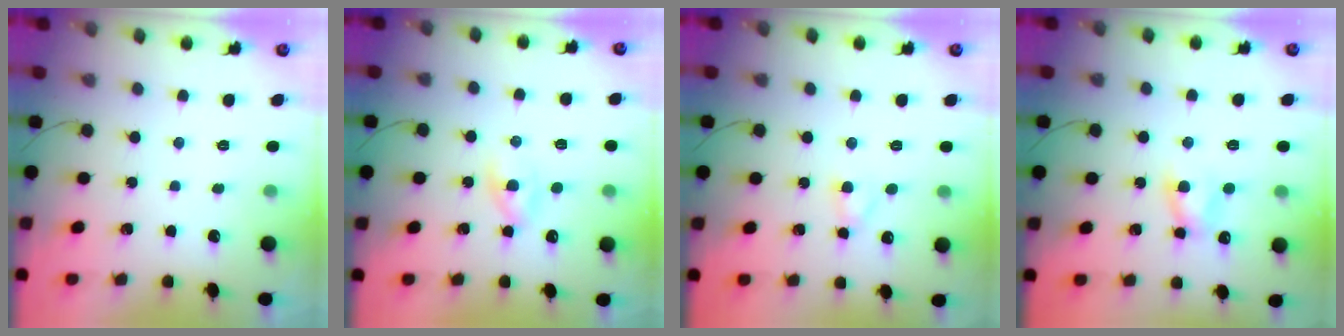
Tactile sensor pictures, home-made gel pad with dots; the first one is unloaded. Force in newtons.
{"total": 3.6, "press": 3.5, "slide": 0.9}
{"total": 2.6, "press": 2.3, "slide": 1.2}
{"total": 5.9, "press": 5.8, "slide": 1.3}